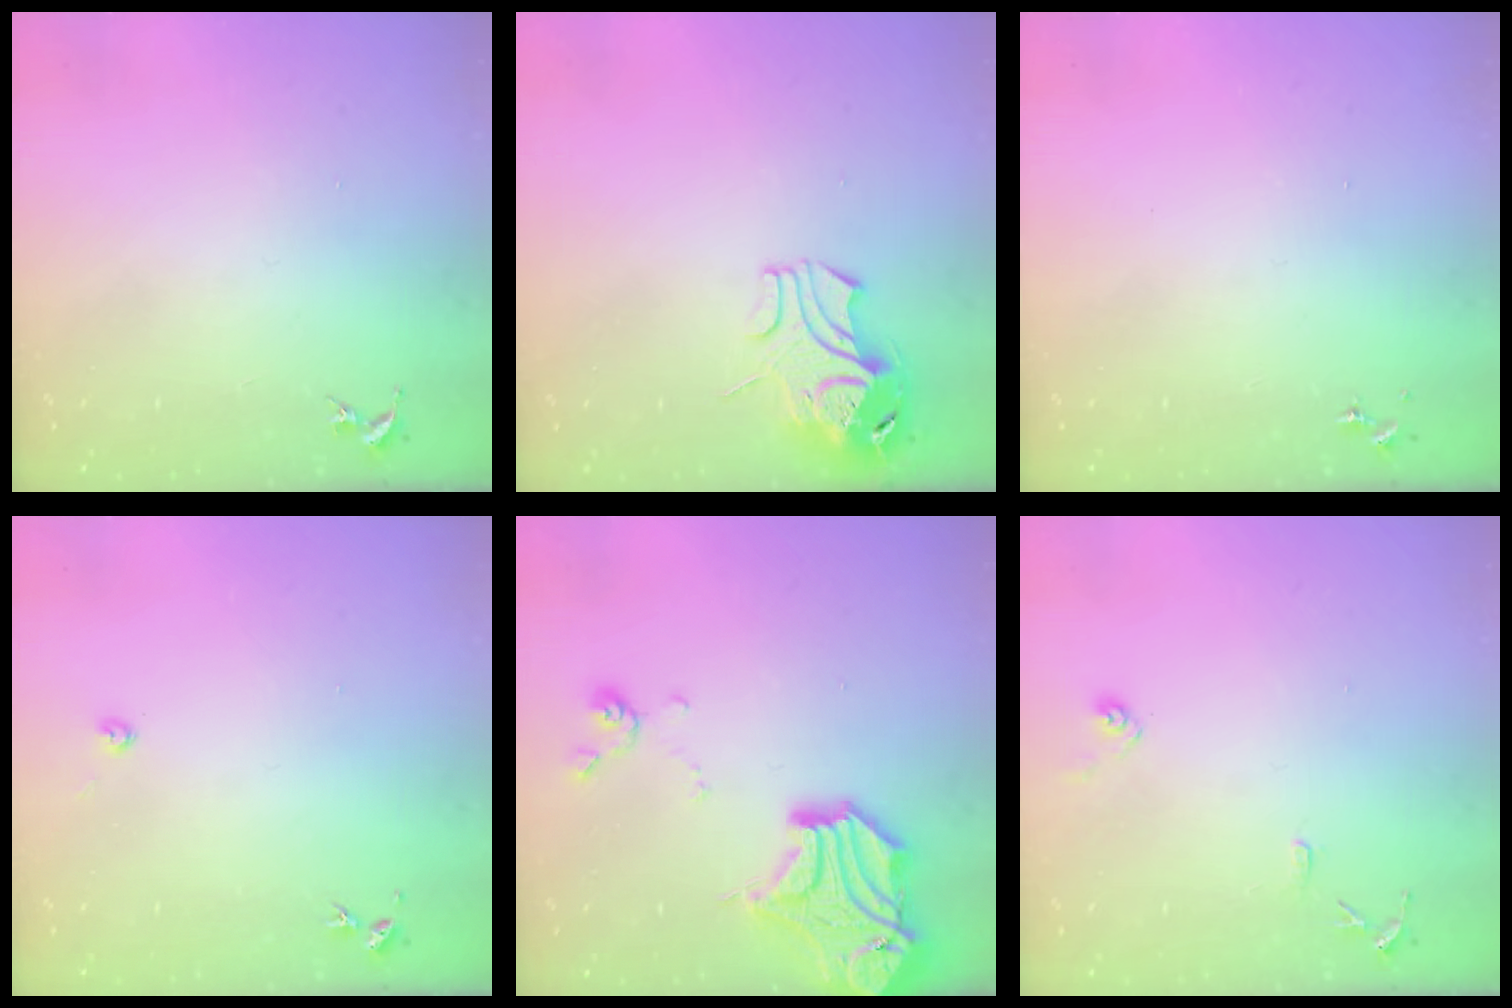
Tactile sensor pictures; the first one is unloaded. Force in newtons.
{"total": 9.7, "press": 9.6, "slide": 1.4}
{"total": 0.0}
{"total": 2.2, "press": 2.2, "slide": 0.3}
{"total": 20.2, "press": 20.0, "slide": 2.5}
{"total": 9.0, "press": 8.9, "slide": 0.8}